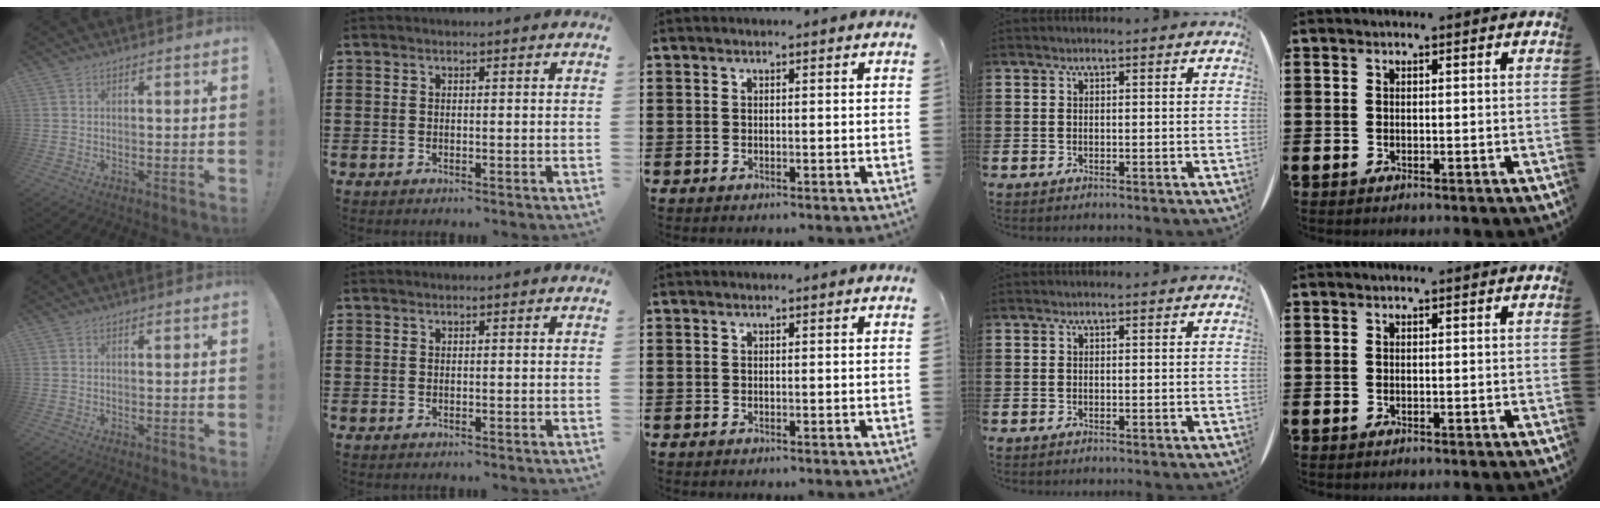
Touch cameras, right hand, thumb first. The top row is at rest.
{}